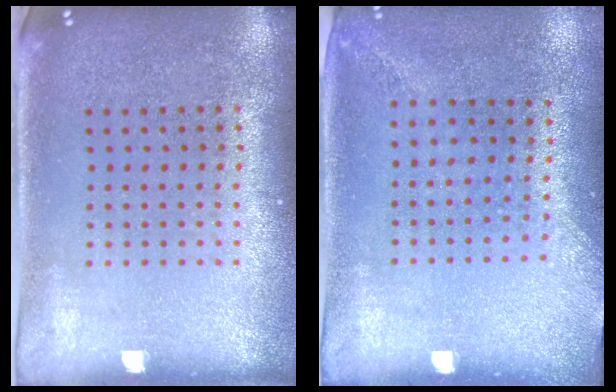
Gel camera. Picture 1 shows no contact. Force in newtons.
{"total": 1.4, "press": 1.0, "slide": 1.0}